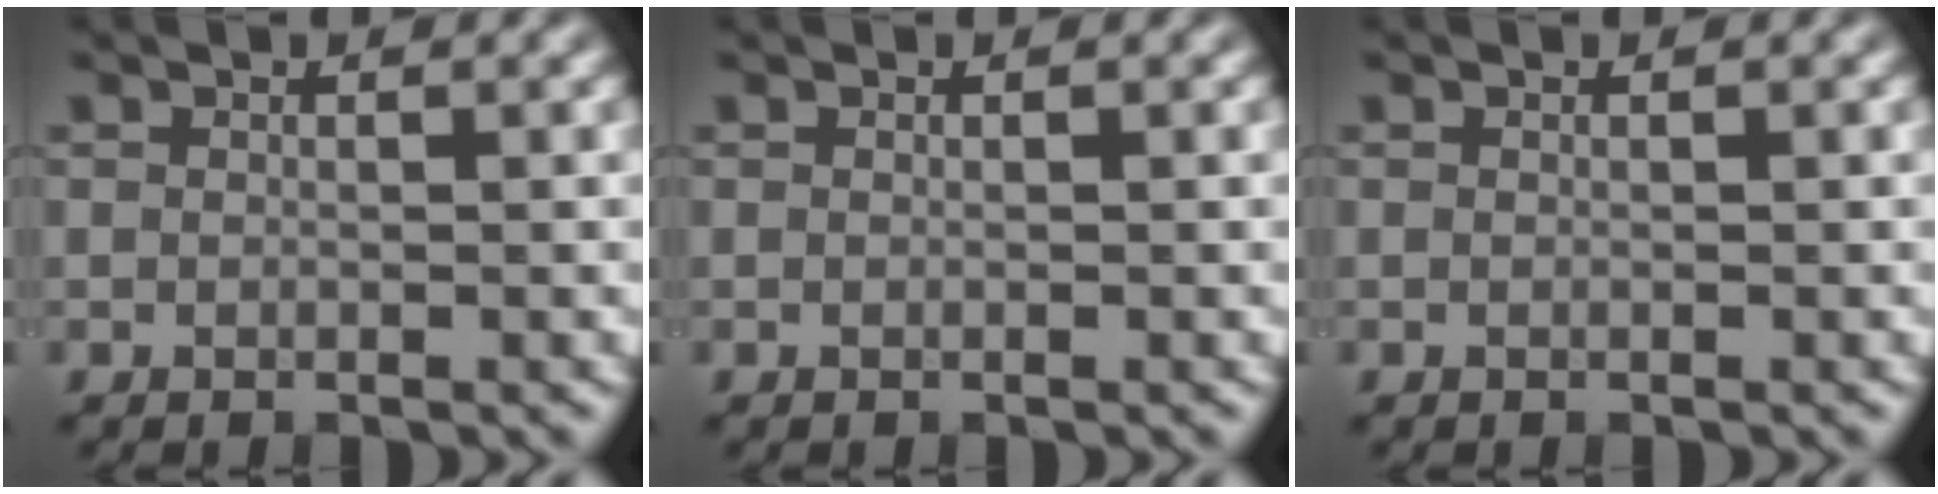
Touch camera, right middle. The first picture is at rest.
{"total": 0.0}
{"total": 0.0}